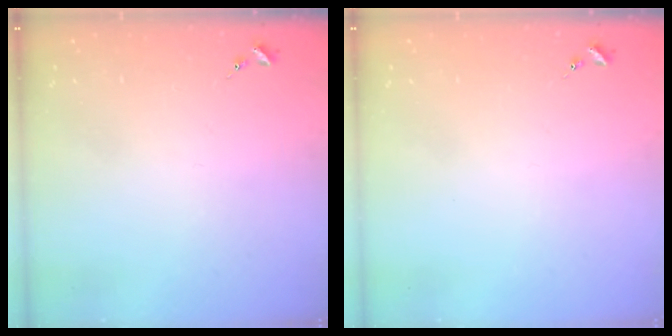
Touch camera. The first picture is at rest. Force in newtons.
{"total": 0.0}